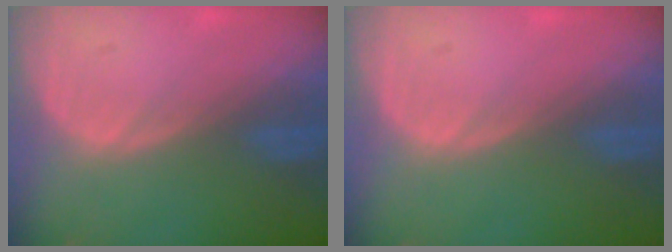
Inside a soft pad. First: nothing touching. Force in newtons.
{"total": 0.0}